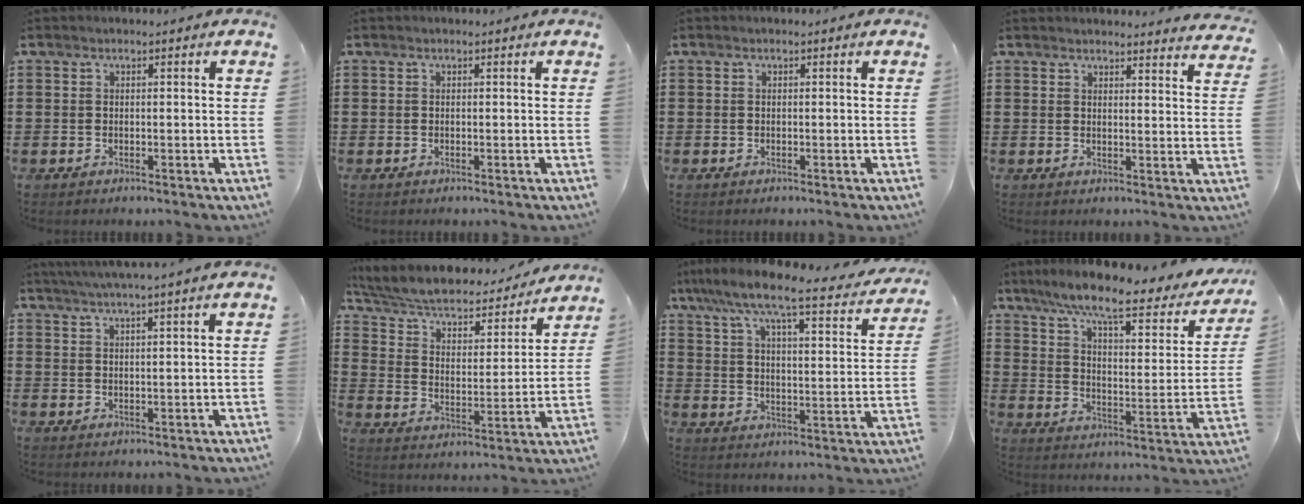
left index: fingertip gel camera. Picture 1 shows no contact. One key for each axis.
{"total": 0.0}
{"total": 0.0}
{"total": 2.8, "fx": 2.8, "fy": 0.1, "fz": 0.0, "tx": -0.001, "ty": -0.016, "tz": 0.051}
{"total": 2.8, "fx": 2.5, "fy": -0.9, "fz": 1.0, "tx": -0.024, "ty": -0.006, "tz": 0.044}
{"total": 5.8, "fx": 5.0, "fy": 1.6, "fz": 2.5, "tx": -0.072, "ty": -0.038, "tz": 0.081}
{"total": 7.8, "fx": 6.6, "fy": 0.3, "fz": 4.2, "tx": -0.111, "ty": -0.044, "tz": 0.105}
{"total": 10.0, "fx": 8.2, "fy": 0.8, "fz": 5.8, "tx": -0.135, "ty": -0.048, "tz": 0.134}